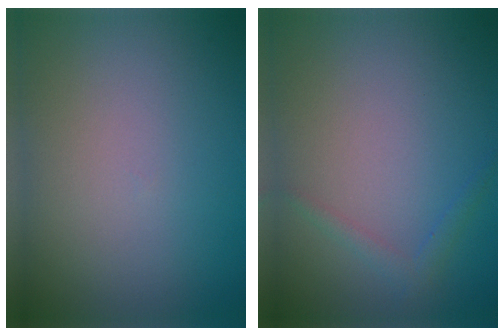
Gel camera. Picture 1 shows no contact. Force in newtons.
{"total": 1.2, "press": 1.2, "slide": 0.1}